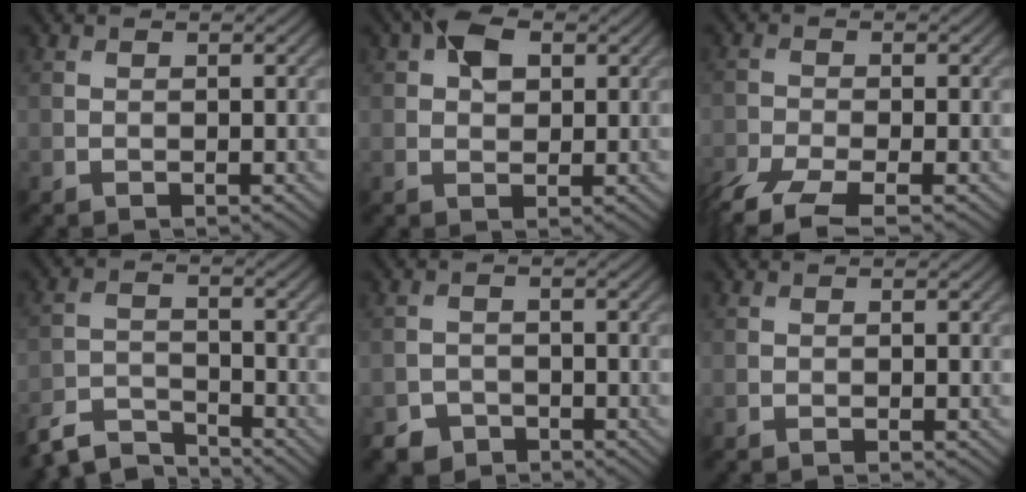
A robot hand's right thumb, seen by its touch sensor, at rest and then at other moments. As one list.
[{"total": 4.2, "force": [1.6, 2.7, 2.9], "torque": [-0.050, 0.009, 0.021]}, {"total": 6.0, "force": [-4.3, 1.9, 3.7], "torque": [-0.087, -0.024, -0.089]}, {"total": 6.0, "force": [-5.7, 1.3, 1.7], "torque": [-0.036, -0.011, -0.115]}, {"total": 2.9, "force": [-2.3, 1.7, 0.5], "torque": [-0.010, -0.001, -0.044]}, {"total": 0.0}]